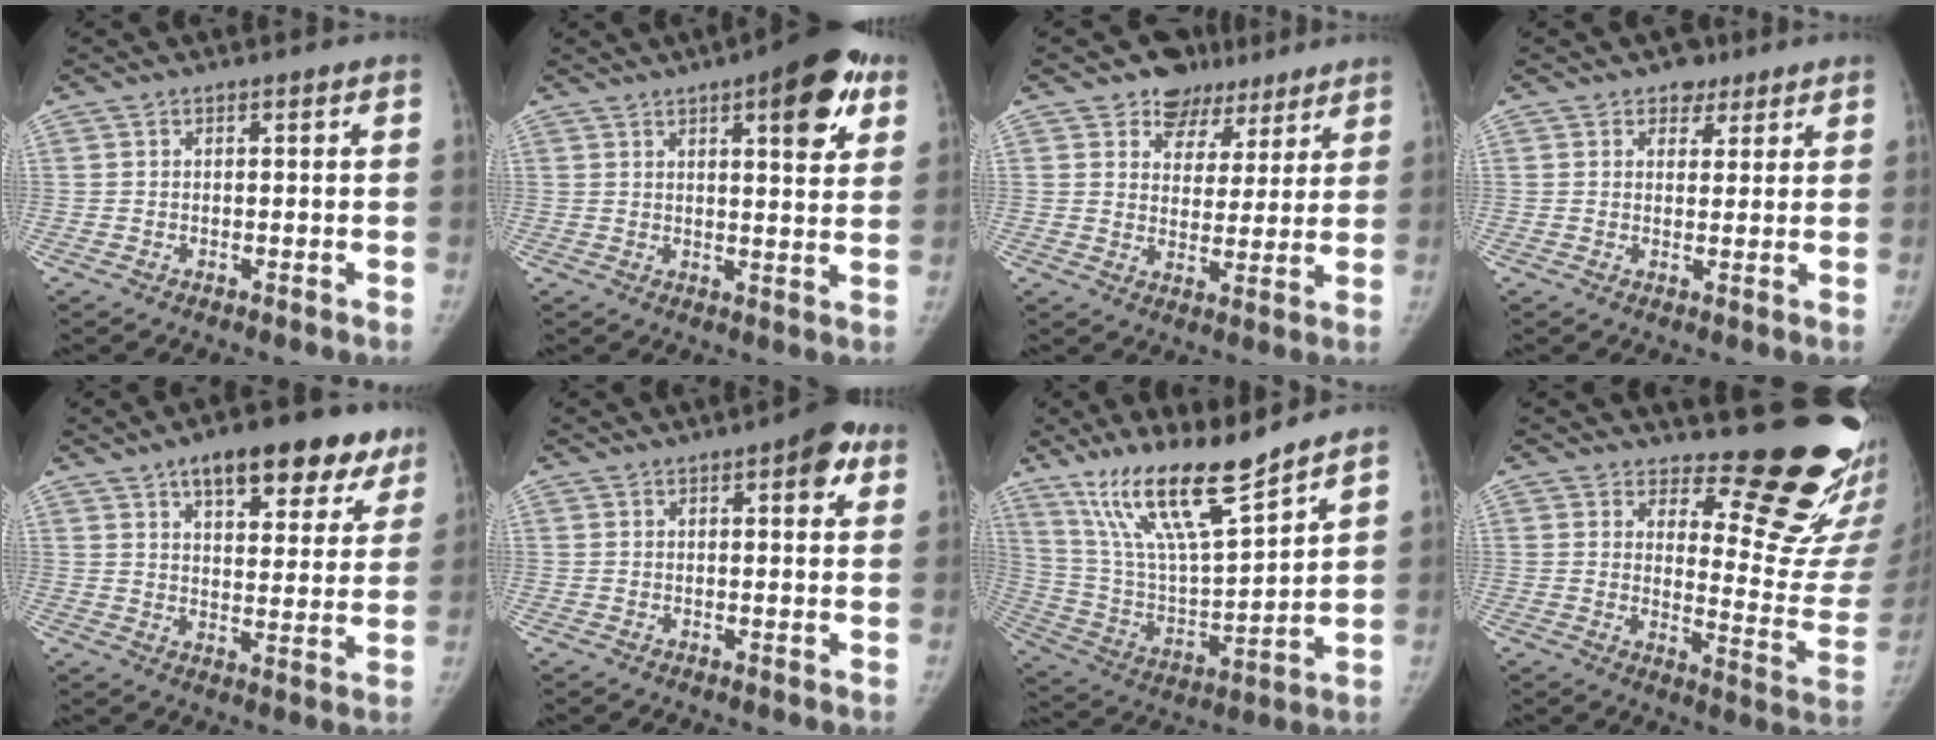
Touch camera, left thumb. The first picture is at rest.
{"total": 13.1, "force": [6.3, 4.2, 10.7], "torque": [-0.109, -0.016, 0.076]}
{"total": 9.1, "force": [6.5, 6.3, 1.2], "torque": [0.030, -0.031, 0.091]}
{"total": 3.8, "force": [2.5, 2.8, 0.9], "torque": [0.016, -0.011, 0.032]}
{"total": 17.7, "force": [11.0, 7.8, 11.6], "torque": [-0.105, -0.025, 0.153]}
{"total": 5.7, "force": [2.7, 2.1, 4.6], "torque": [-0.041, -0.004, 0.025]}
{"total": 18.3, "force": [13.7, 3.2, 11.7], "torque": [-0.192, -0.073, 0.264]}
{"total": 18.6, "force": [16.0, 5.4, 7.9], "torque": [-0.044, -0.179, 0.193]}